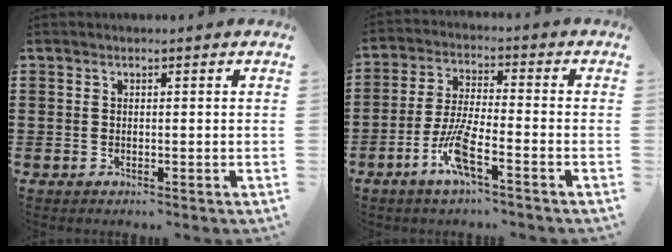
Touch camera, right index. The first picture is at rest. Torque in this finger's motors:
{"motor_torque": [1.25, 0.89, 0.23, 0.12]}